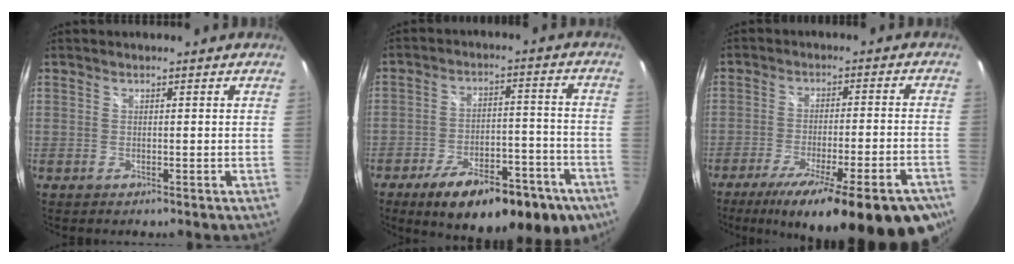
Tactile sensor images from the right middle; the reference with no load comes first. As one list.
[{"total": 21.0, "force": [-13.4, 8.0, 14.1], "torque": [-0.217, -0.016, -0.174]}, {"total": 23.3, "force": [-16.9, 3.4, 15.6], "torque": [-0.247, -0.054, -0.241]}]